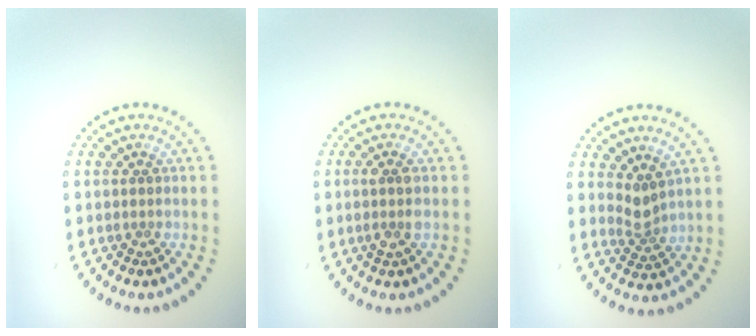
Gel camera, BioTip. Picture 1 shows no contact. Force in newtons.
{"total": 1.7, "press": 1.5, "slide": 0.8}
{"total": 2.0, "press": 1.3, "slide": 1.5}